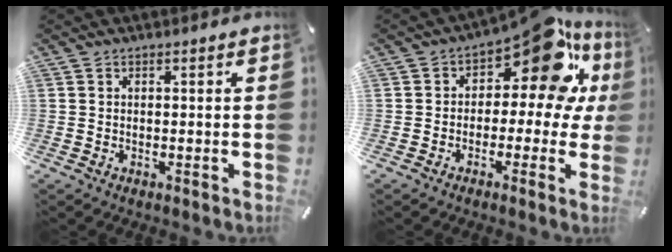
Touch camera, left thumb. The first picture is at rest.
{"total": 16.4, "force": [7.4, 8.2, 12.1], "torque": [-0.169, -0.049, 0.120]}